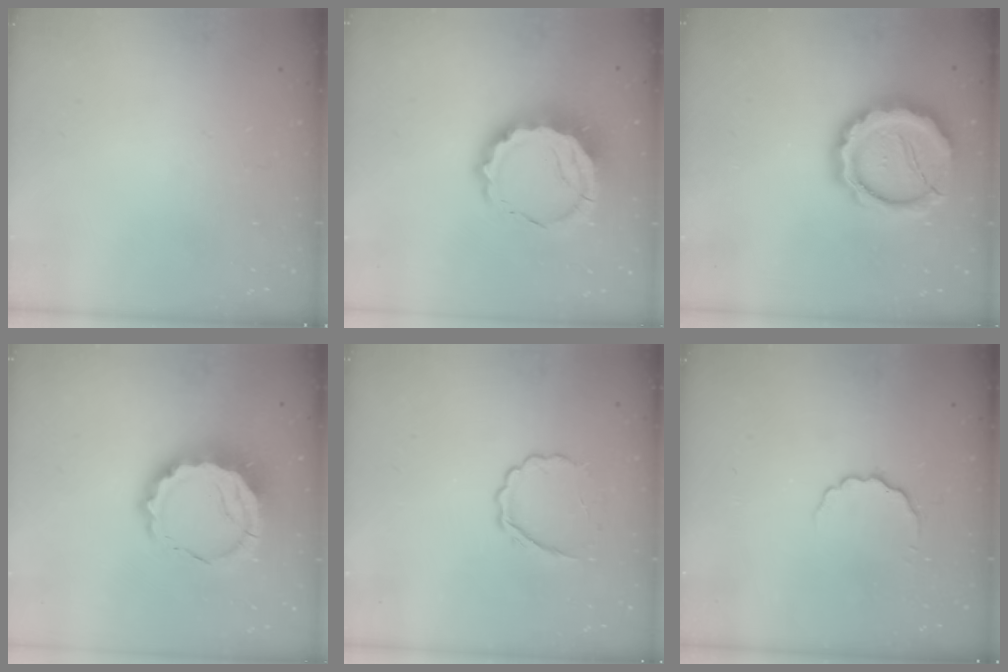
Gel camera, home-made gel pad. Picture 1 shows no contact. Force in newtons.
{"total": 12.0, "press": 11.7, "slide": 2.7}
{"total": 17.0, "press": 16.7, "slide": 3.2}
{"total": 12.0, "press": 11.7, "slide": 2.7}
{"total": 4.8, "press": 4.6, "slide": 1.0}
{"total": 3.0, "press": 2.9, "slide": 0.7}